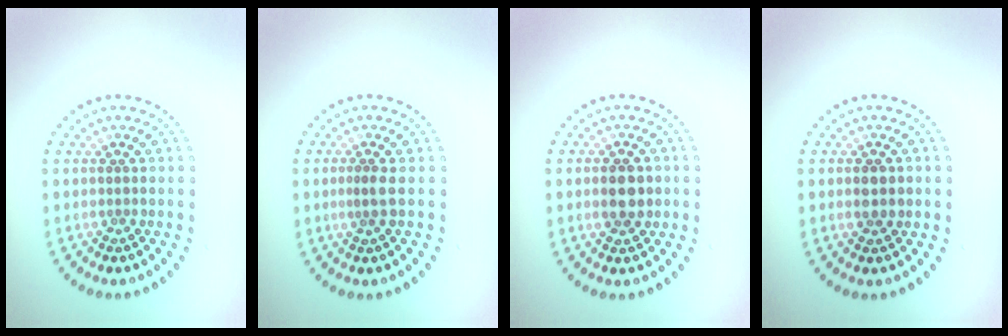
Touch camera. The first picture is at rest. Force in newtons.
{"total": 1.2, "press": 0.8, "slide": 0.9}
{"total": 3.0, "press": 3.0, "slide": 0.1}
{"total": 1.3, "press": 1.3, "slide": 0.1}